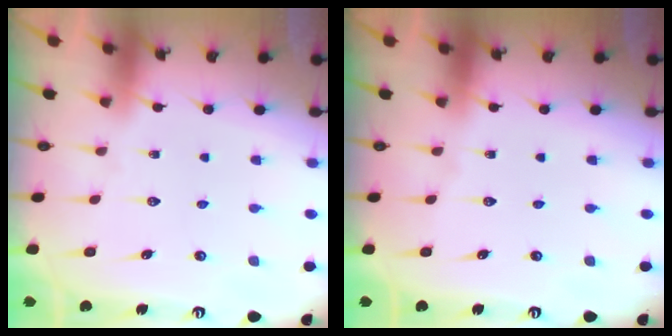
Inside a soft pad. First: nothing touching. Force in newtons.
{"total": 0.0}